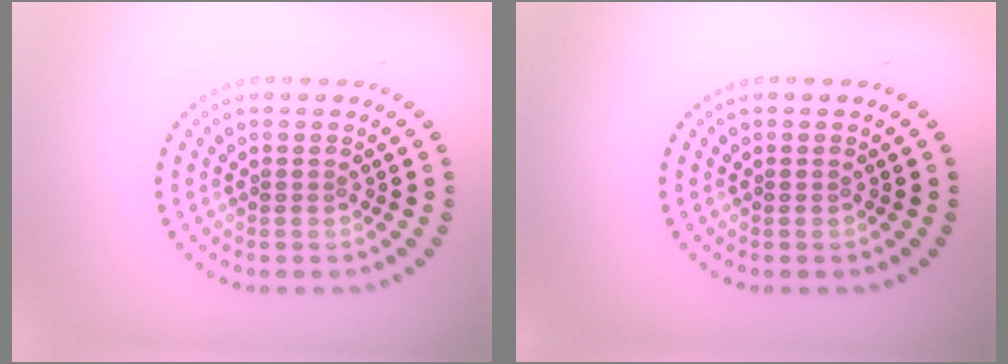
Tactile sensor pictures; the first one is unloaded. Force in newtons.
{"total": 0.0}